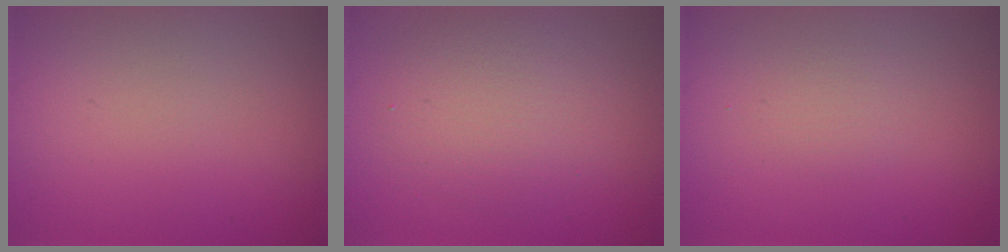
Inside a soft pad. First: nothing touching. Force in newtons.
{"total": 3.6, "press": 3.6, "slide": 0.1}
{"total": 1.0, "press": 1.0, "slide": 0.1}